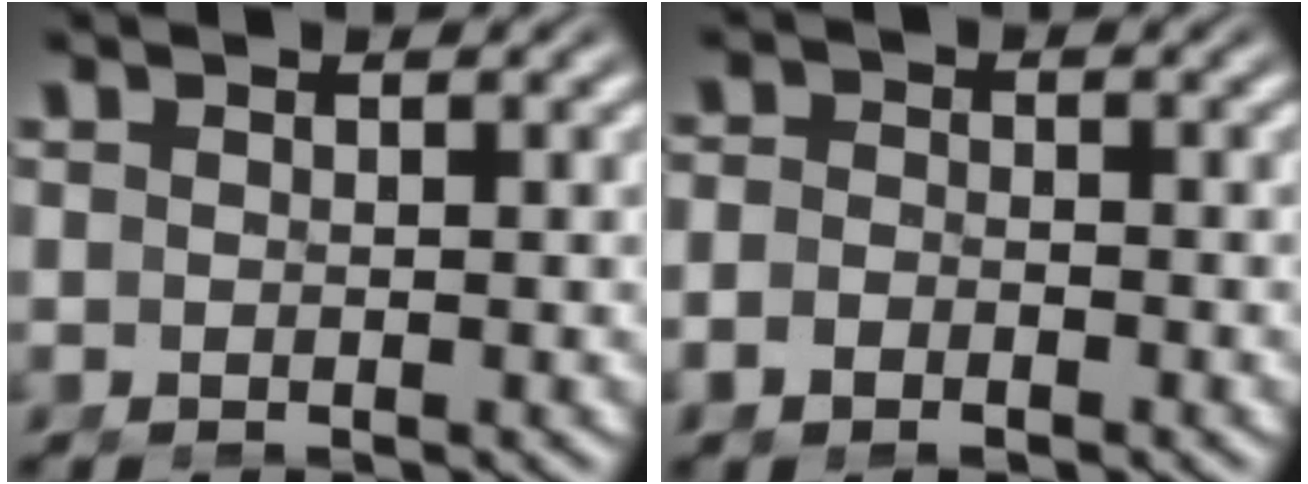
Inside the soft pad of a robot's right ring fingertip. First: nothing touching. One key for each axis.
{"total": 2.4, "fx": -1.6, "fy": 1.6, "fz": 0.8, "tx": -0.024, "ty": -0.014, "tz": -0.026}